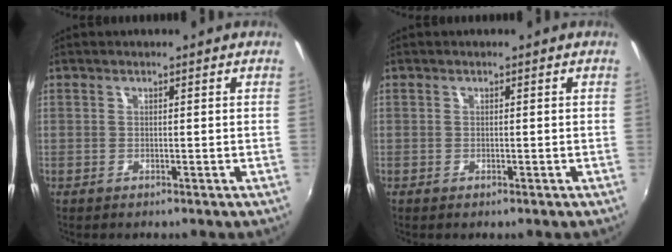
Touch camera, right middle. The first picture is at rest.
{"total": 0.0}